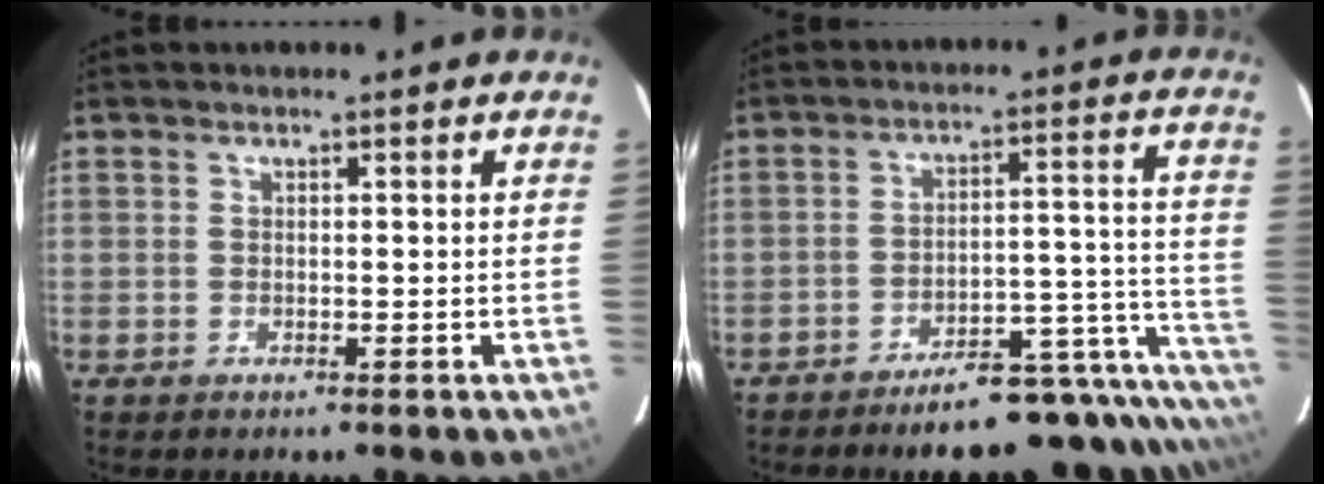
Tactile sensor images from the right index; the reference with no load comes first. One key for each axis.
{"total": 19.3, "fx": -17.5, "fy": 2.4, "fz": 7.8, "tx": -0.015, "ty": 0.040, "tz": -0.228}